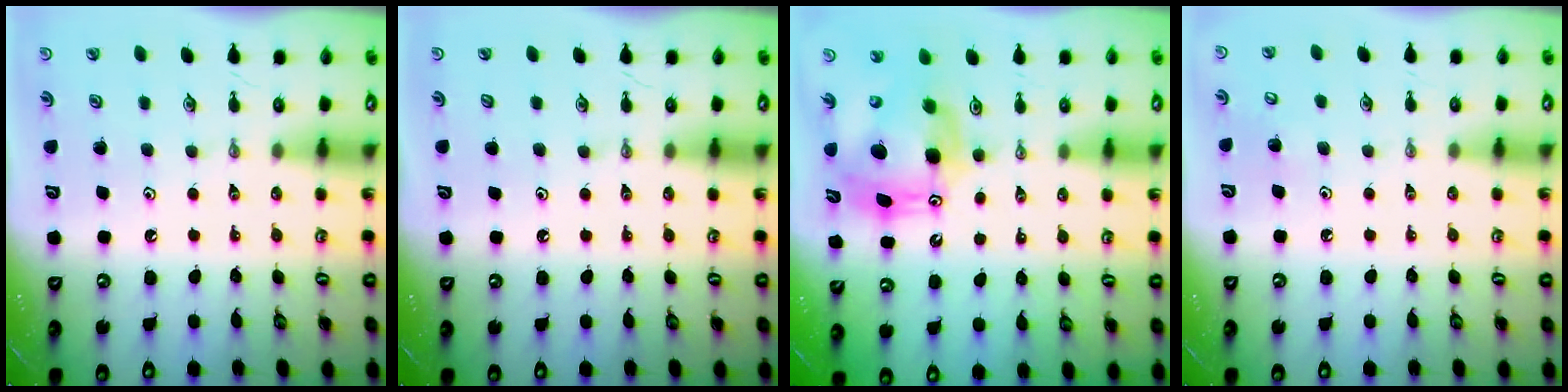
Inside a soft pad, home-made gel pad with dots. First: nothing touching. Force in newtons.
{"total": 1.4, "press": 0.2, "slide": 1.4}
{"total": 12.5, "press": 12.4, "slide": 1.2}
{"total": 4.3, "press": 4.3, "slide": 0.4}